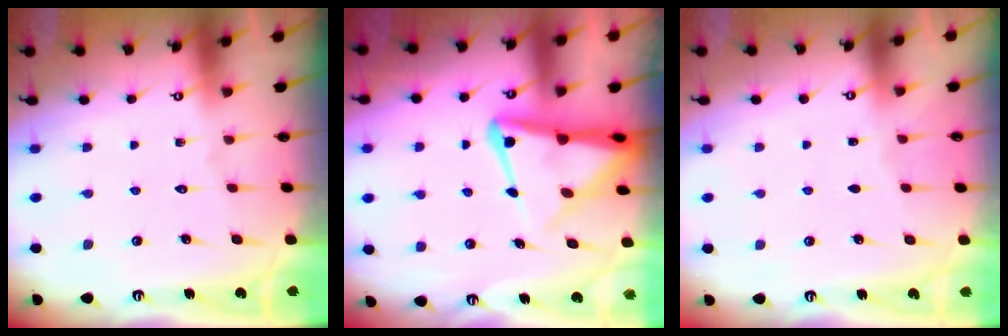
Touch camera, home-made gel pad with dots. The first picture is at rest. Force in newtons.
{"total": 9.6, "press": 9.5, "slide": 1.1}
{"total": 0.0}